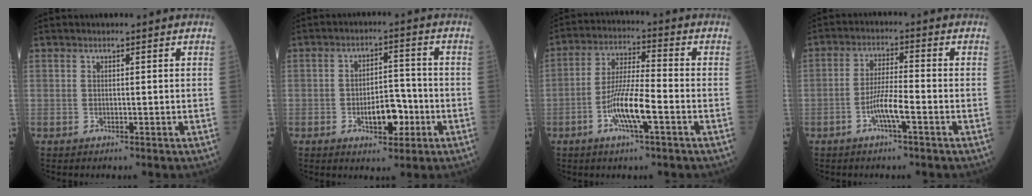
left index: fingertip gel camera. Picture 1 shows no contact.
{"total": 6.4, "force": [-2.5, 3.0, 5.1], "torque": [-0.081, 0.007, -0.037]}
{"total": 9.0, "force": [-3.6, 1.0, 8.2], "torque": [-0.161, -0.005, -0.070]}
{"total": 5.1, "force": [-2.4, 0.3, 4.5], "torque": [-0.090, -0.001, -0.050]}